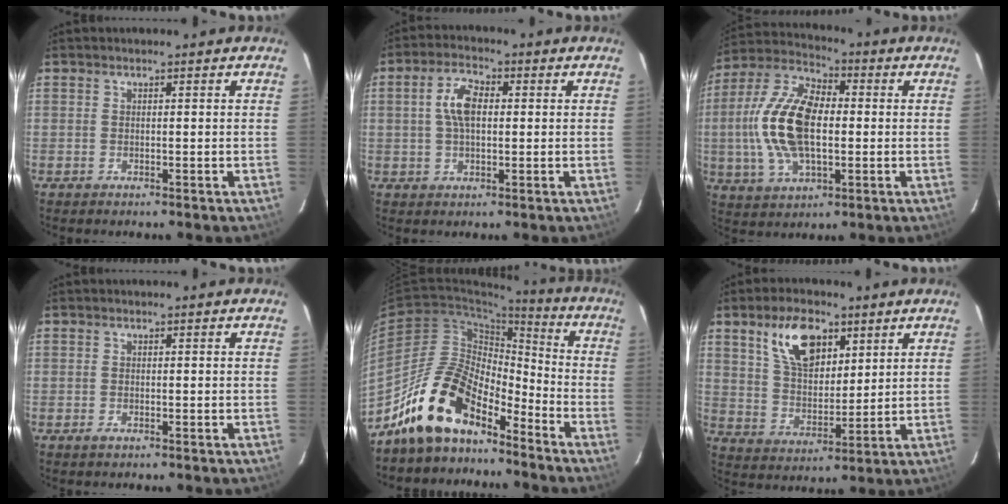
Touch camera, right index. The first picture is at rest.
{"total": 6.3, "force": [0.7, 3.4, 5.3], "torque": [-0.102, 0.014, 0.015]}
{"total": 17.3, "force": [-0.6, 8.7, 15.0], "torque": [-0.312, 0.013, -0.014]}
{"total": 0.7, "force": [-0.3, 0.4, 0.4], "torque": [-0.008, -0.001, -0.006]}
{"total": 15.0, "force": [-12.0, 5.9, 6.9], "torque": [-0.129, 0.018, -0.221]}
{"total": 12.0, "force": [6.3, 6.3, 8.0], "torque": [-0.139, 0.014, 0.120]}